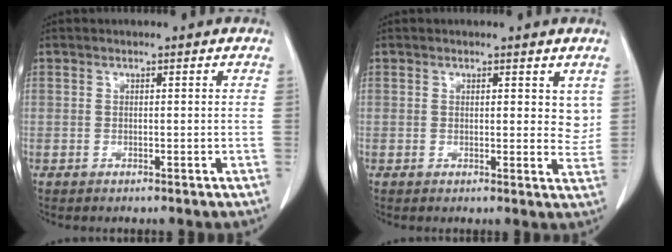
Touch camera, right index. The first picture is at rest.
{"total": 3.5, "force": [1.8, 1.7, 2.4], "torque": [-0.017, -0.012, 0.018]}